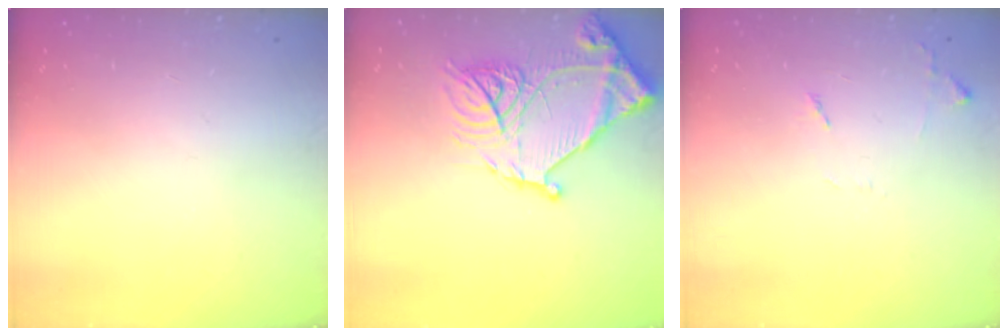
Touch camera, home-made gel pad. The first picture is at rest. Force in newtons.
{"total": 18.7, "press": 18.6, "slide": 1.8}
{"total": 6.8, "press": 6.8, "slide": 0.9}